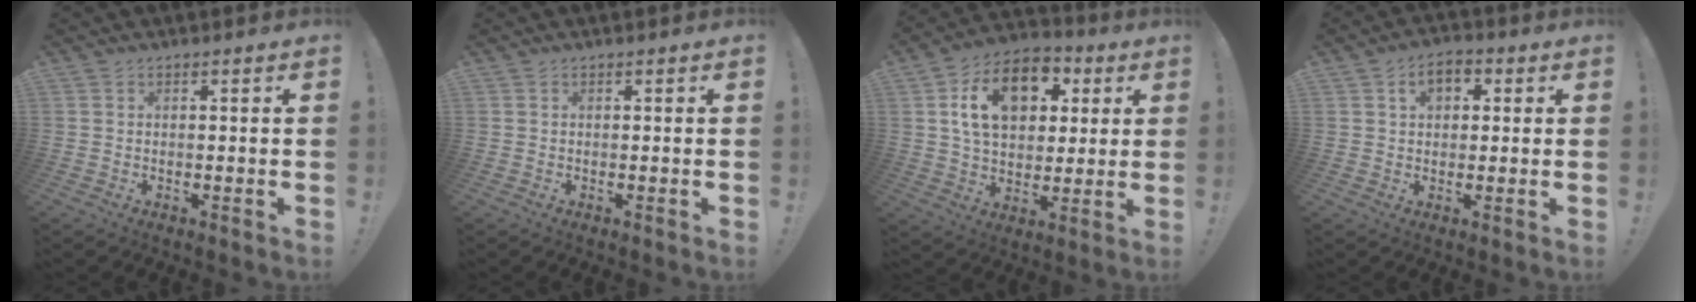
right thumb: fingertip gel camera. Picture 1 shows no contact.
{"total": 0.0}
{"total": 17.2, "force": [5.7, 11.8, 11.0], "torque": [-0.175, -0.003, 0.107]}
{"total": 5.7, "force": [1.8, 4.0, 3.7], "torque": [-0.052, 0.006, 0.030]}